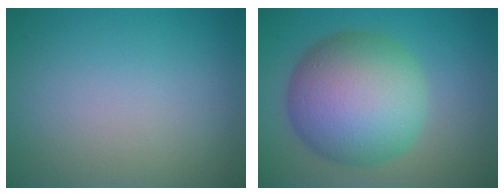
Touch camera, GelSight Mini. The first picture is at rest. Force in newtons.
{"total": 11.4, "press": 11.4, "slide": 0.3}